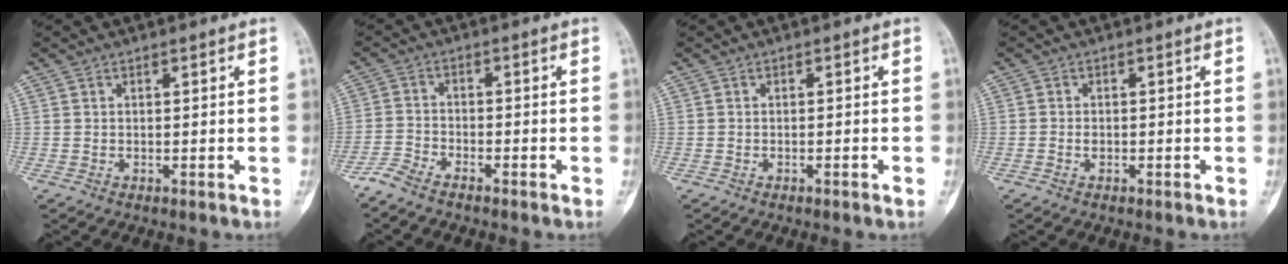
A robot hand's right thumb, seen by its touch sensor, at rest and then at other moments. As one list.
[{"total": 4.0, "force": [-3.5, 1.0, 1.7], "torque": [-0.042, 0.012, -0.075]}, {"total": 1.0, "force": [-0.6, 0.0, 0.8], "torque": [-0.017, 0.003, -0.006]}, {"total": 1.0, "force": [-0.5, 0.5, 0.7], "torque": [-0.010, 0.003, -0.009]}]